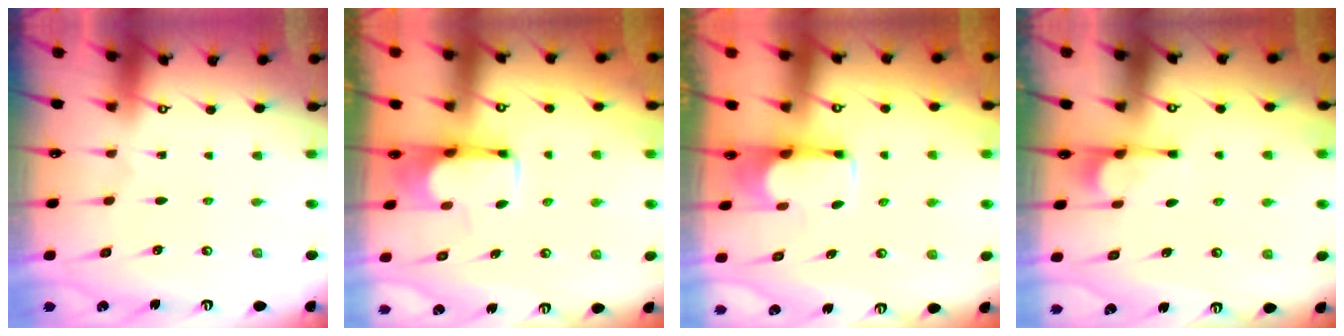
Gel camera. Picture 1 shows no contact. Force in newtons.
{"total": 3.5, "press": 3.5, "slide": 0.2}
{"total": 1.8, "press": 1.5, "slide": 0.9}
{"total": 1.3, "press": 1.1, "slide": 0.6}